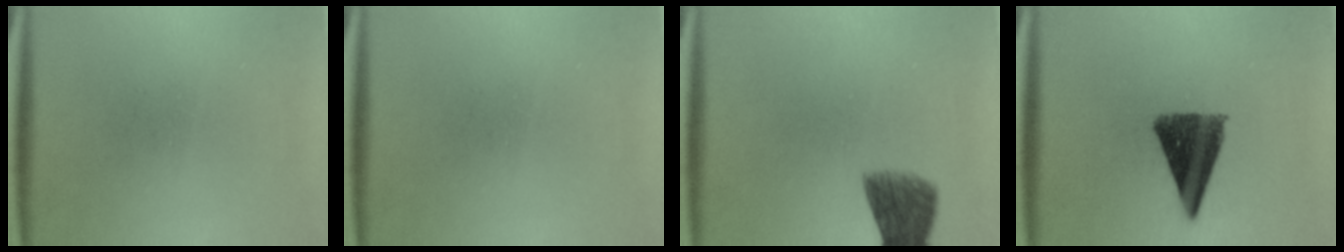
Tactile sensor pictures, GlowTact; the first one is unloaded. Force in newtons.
{"total": 0.0}
{"total": 5.9}
{"total": 10.4}